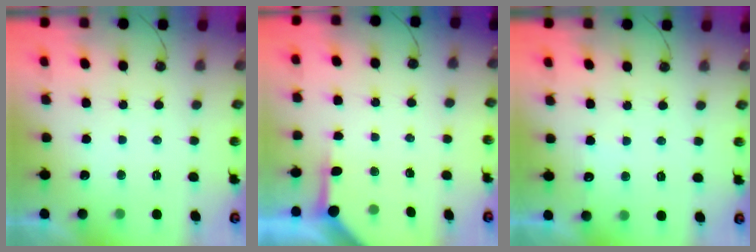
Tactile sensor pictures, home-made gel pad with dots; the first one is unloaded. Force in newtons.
{"total": 3.9, "press": 3.9, "slide": 0.5}
{"total": 3.0, "press": 3.0, "slide": 0.3}